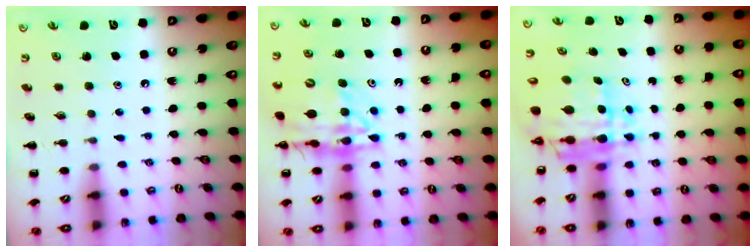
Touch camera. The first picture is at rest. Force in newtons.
{"total": 18.3, "press": 17.9, "slide": 3.8}
{"total": 8.1, "press": 7.7, "slide": 2.5}